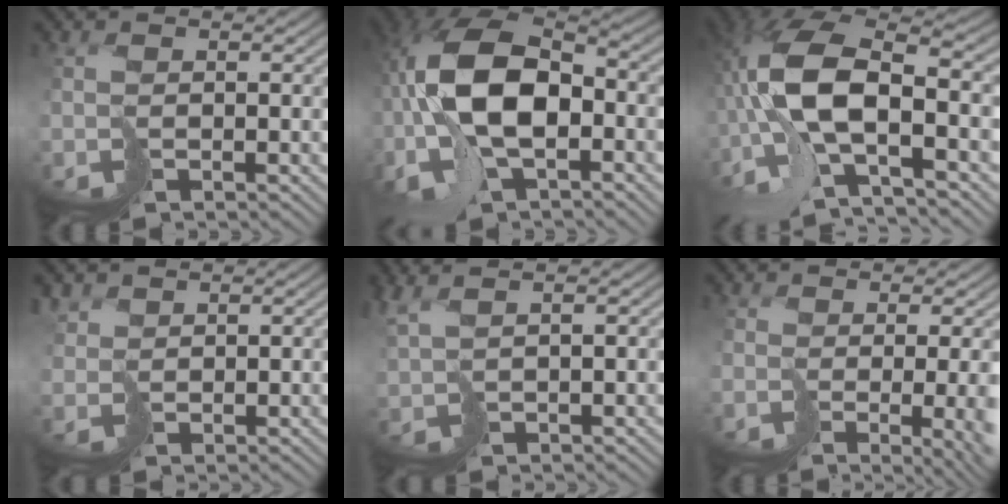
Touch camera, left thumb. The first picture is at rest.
{"total": 12.7, "force": [-1.5, 6.5, 10.9], "torque": [-0.253, 0.002, -0.034]}
{"total": 12.4, "force": [-2.4, 3.9, 11.5], "torque": [-0.249, 0.009, -0.051]}
{"total": 2.3, "force": [1.9, 1.3, 0.0], "torque": [-0.017, -0.001, 0.036]}
{"total": 3.3, "force": [1.9, 0.3, 2.6], "torque": [-0.080, -0.001, 0.038]}
{"total": 7.4, "force": [-1.2, 2.2, 6.9], "torque": [-0.075, -0.029, 0.021]}